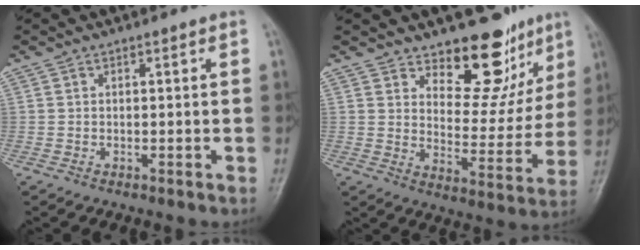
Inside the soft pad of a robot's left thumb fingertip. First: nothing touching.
{"total": 13.0, "force": [10.0, 6.2, 5.7], "torque": [-0.020, -0.080, 0.148]}